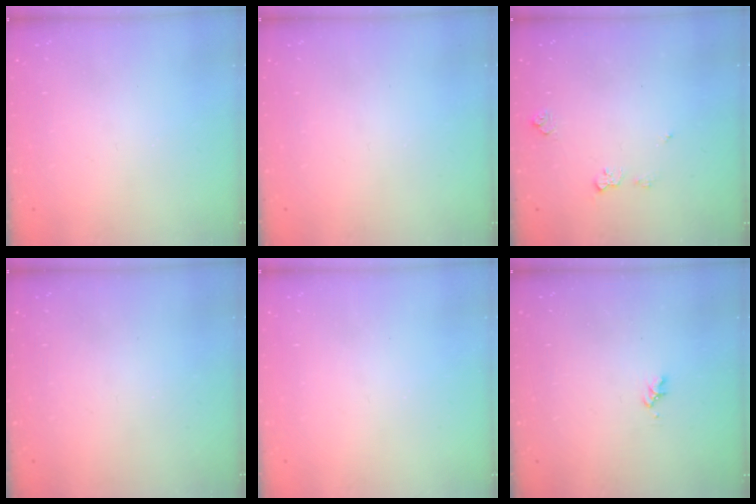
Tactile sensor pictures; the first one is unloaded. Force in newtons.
{"total": 0.0}
{"total": 5.9, "press": 5.9, "slide": 0.8}
{"total": 0.0}
{"total": 0.0}
{"total": 1.6, "press": 1.6, "slide": 0.3}